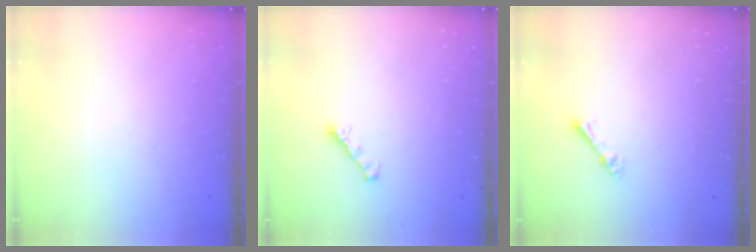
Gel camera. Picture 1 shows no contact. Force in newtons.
{"total": 1.8, "press": 1.7, "slide": 0.6}
{"total": 2.3, "press": 2.3, "slide": 0.3}